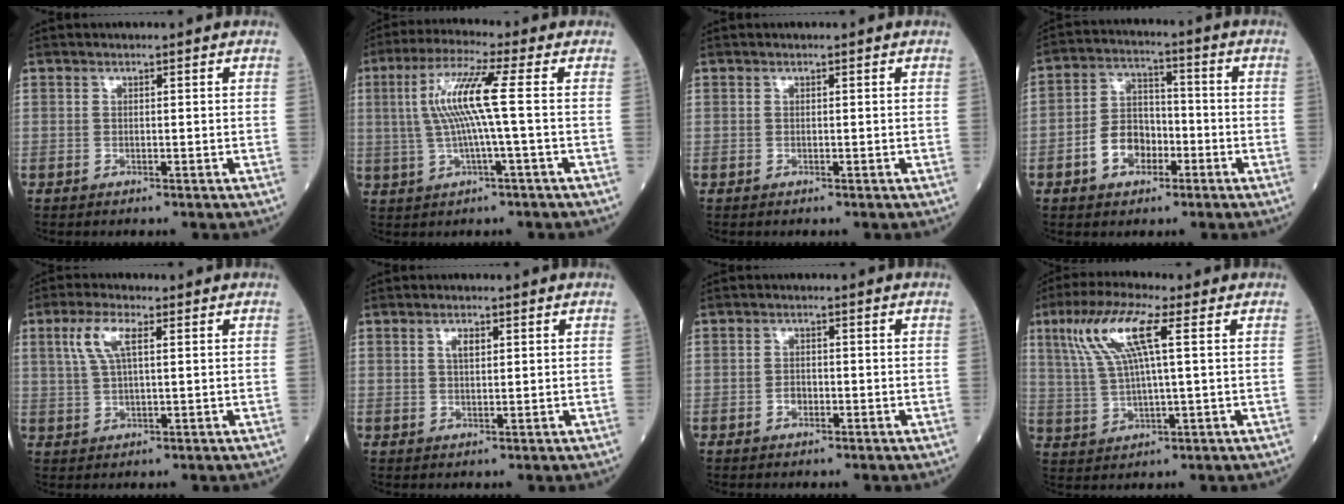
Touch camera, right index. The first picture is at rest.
{"total": 9.1, "force": [0.8, -0.5, 9.1], "torque": [-0.189, 0.015, 0.015]}
{"total": 0.0}
{"total": 7.6, "force": [-3.0, 5.2, 4.7], "torque": [-0.101, 0.020, -0.054]}
{"total": 5.2, "force": [2.1, 1.4, 4.5], "torque": [-0.105, 0.016, 0.047]}
{"total": 2.0, "force": [0.8, 0.8, 1.7], "torque": [-0.031, 0.001, 0.015]}
{"total": 1.4, "force": [-0.6, 0.9, 0.9], "torque": [-0.015, 0.004, -0.009]}
{"total": 10.1, "force": [3.9, 1.3, 9.2], "torque": [-0.198, 0.021, 0.075]}